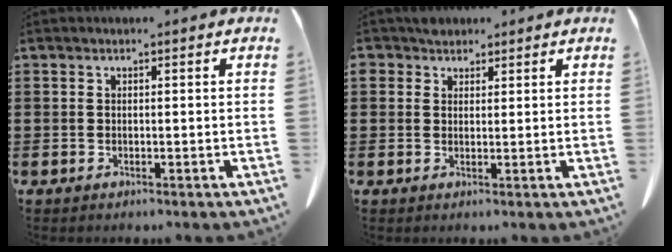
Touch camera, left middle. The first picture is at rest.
{"total": 2.3, "force": [1.8, 1.3, 0.2], "torque": [-0.012, 0.005, 0.037]}